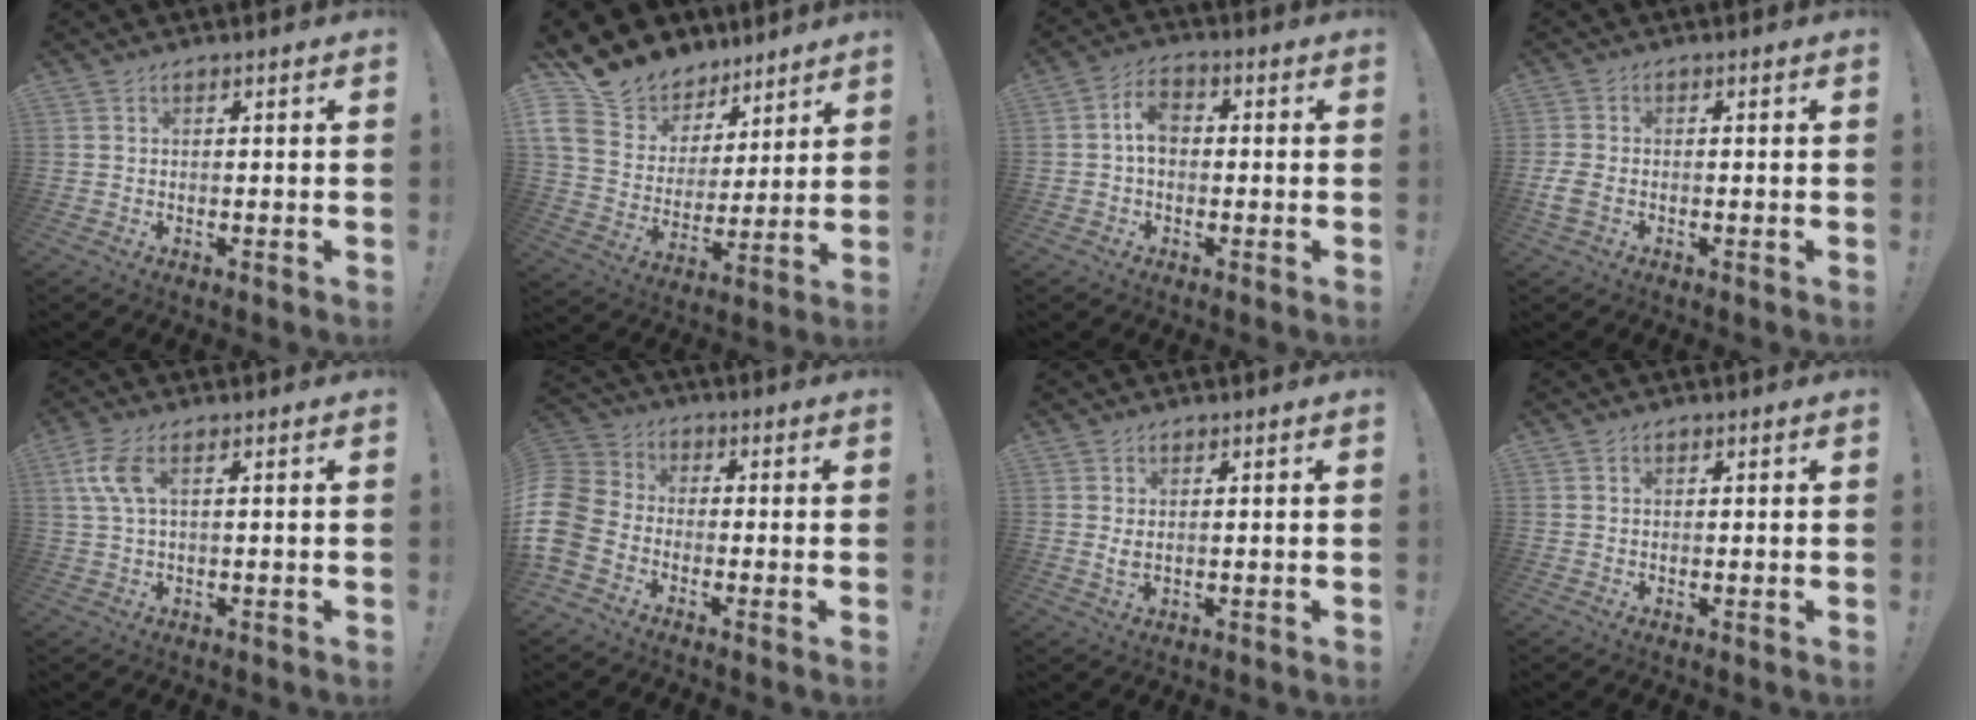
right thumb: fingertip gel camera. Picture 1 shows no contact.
{"total": 15.0, "force": [10.5, 10.1, 3.7], "torque": [-0.066, -0.078, 0.214]}
{"total": 6.4, "force": [0.1, 4.6, 4.4], "torque": [-0.074, 0.015, 0.005]}
{"total": 4.2, "force": [-1.2, 2.6, 3.0], "torque": [-0.074, 0.004, -0.019]}
{"total": 6.4, "force": [1.9, 2.4, 5.6], "torque": [-0.118, 0.005, 0.038]}
{"total": 10.7, "force": [-4.9, 7.9, 5.3], "torque": [-0.124, 0.036, -0.087]}
{"total": 2.5, "force": [0.6, 1.2, 2.1], "torque": [-0.040, -0.005, 0.008]}
{"total": 0.6, "force": [0.3, 0.5, 0.0], "torque": [0.007, -0.002, 0.004]}